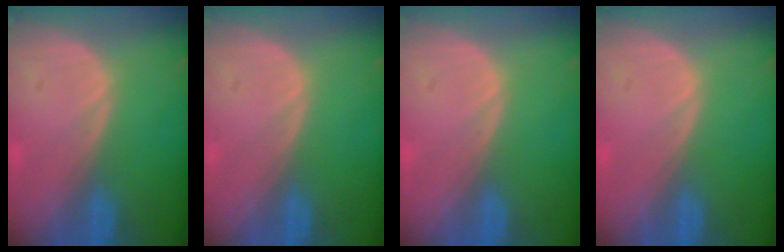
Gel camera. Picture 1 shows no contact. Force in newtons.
{"total": 0.0}
{"total": 0.0}
{"total": 0.0}